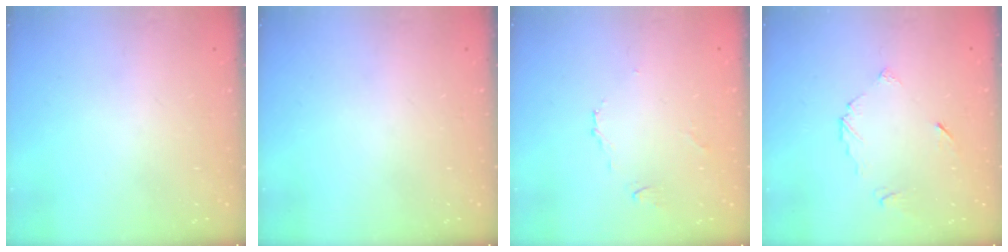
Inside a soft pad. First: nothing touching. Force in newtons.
{"total": 0.0}
{"total": 3.0, "press": 3.0, "slide": 0.5}
{"total": 4.5, "press": 4.5, "slide": 0.5}